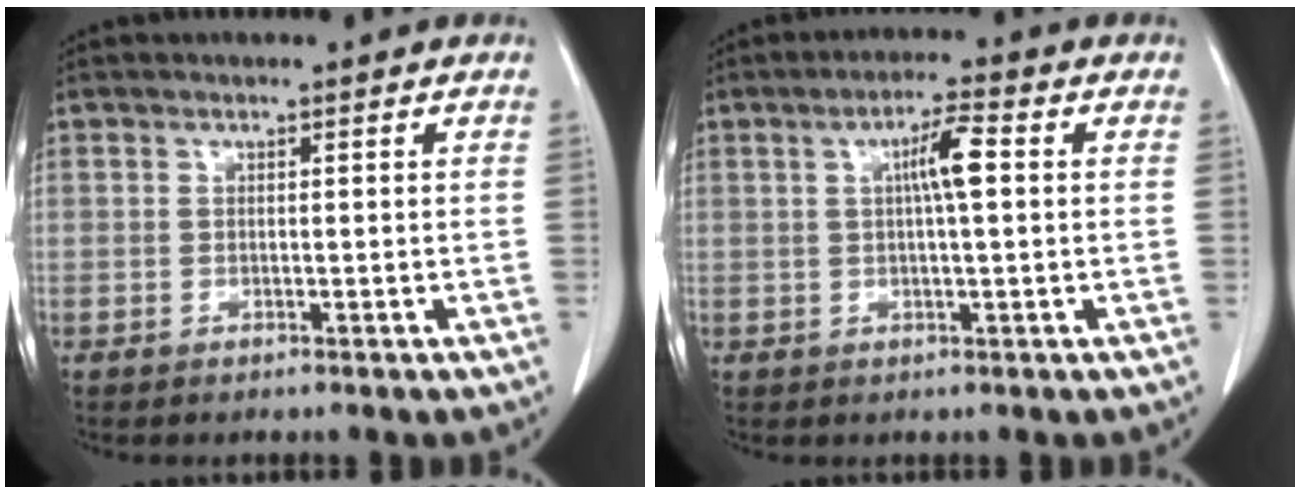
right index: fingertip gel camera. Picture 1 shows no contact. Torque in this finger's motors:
{"motor_torque": [0.47, 0.08, 0.16, 0.08]}